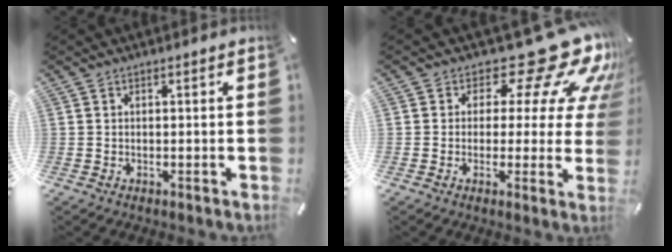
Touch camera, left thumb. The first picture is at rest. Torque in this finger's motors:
{"motor_torque": [1.36, 0.16, 0.43, -0.13, 0.09]}